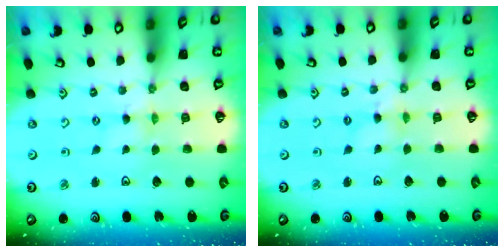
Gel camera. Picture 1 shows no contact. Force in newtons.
{"total": 2.0, "press": 2.0, "slide": 0.2}